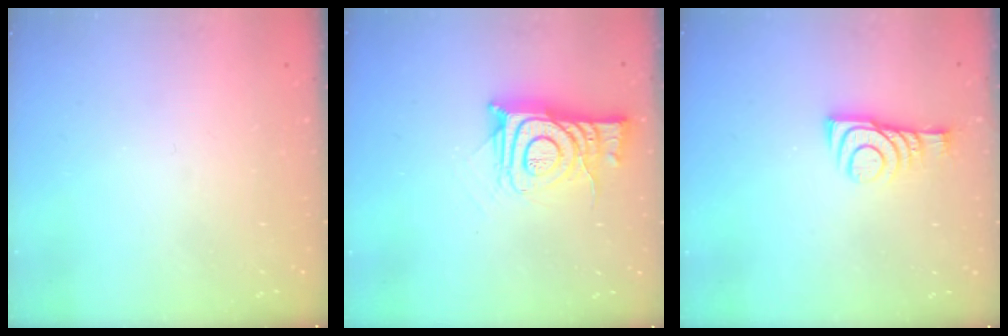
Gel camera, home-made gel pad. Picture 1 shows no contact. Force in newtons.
{"total": 12.1, "press": 12.0, "slide": 1.2}
{"total": 7.8, "press": 7.8, "slide": 0.7}